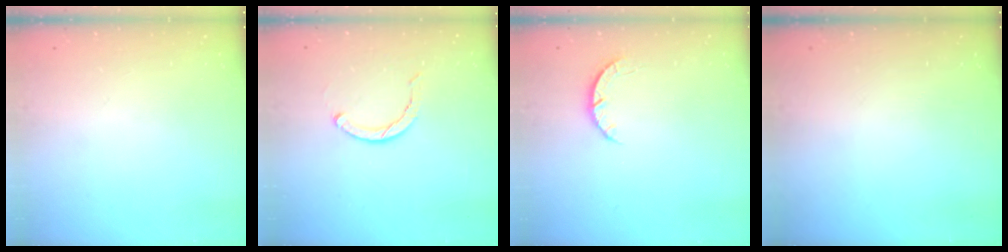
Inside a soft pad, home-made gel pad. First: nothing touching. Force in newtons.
{"total": 3.5, "press": 3.5, "slide": 0.2}
{"total": 2.7, "press": 2.6, "slide": 0.4}
{"total": 0.0}